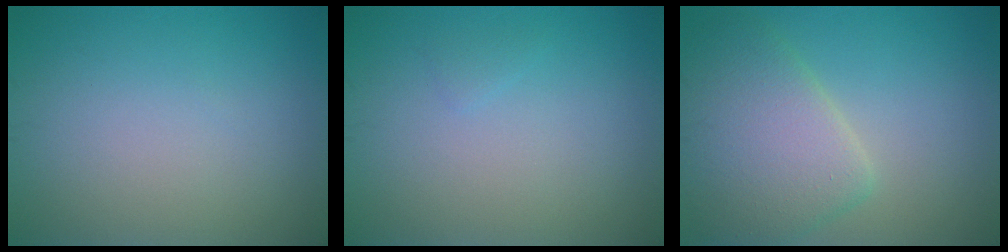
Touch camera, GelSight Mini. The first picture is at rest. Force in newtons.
{"total": 0.5, "press": 0.5, "slide": 0.0}
{"total": 6.2, "press": 6.2, "slide": 0.4}